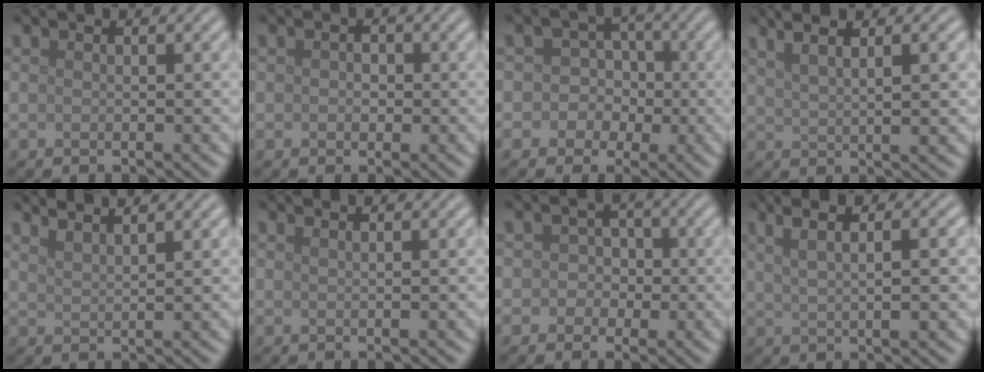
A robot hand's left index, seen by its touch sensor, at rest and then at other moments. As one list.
[{"total": 1.2, "force": [0.0, 0.9, 0.7], "torque": [-0.010, -0.001, -0.003]}, {"total": 4.4, "force": [-0.3, 4.2, 1.2], "torque": [0.012, 0.028, -0.036]}, {"total": 5.7, "force": [3.1, 2.0, 4.3], "torque": [-0.049, 0.024, 0.025]}, {"total": 3.9, "force": [3.3, 1.1, 1.9], "torque": [-0.001, 0.022, 0.024]}, {"total": 1.0, "force": [0.7, 0.4, 0.6], "torque": [-0.002, -0.001, 0.002]}, {"total": 2.4, "force": [-0.1, 2.3, 0.7], "torque": [0.019, 0.009, -0.024]}, {"total": 6.5, "force": [3.0, 2.4, 5.3], "torque": [-0.070, 0.022, 0.027]}]